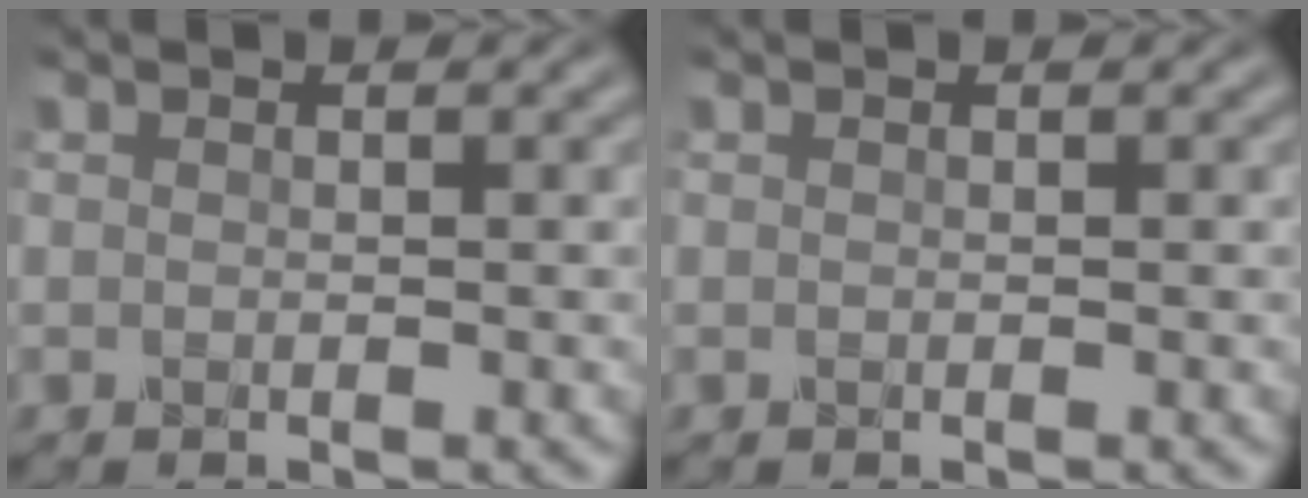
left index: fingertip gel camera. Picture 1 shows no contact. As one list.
[{"total": 0.0}]